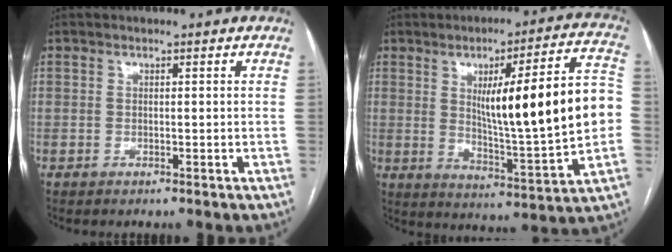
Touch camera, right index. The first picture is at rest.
{"total": 19.8, "force": [1.5, 1.5, 19.7], "torque": [-0.290, 0.011, 0.024]}